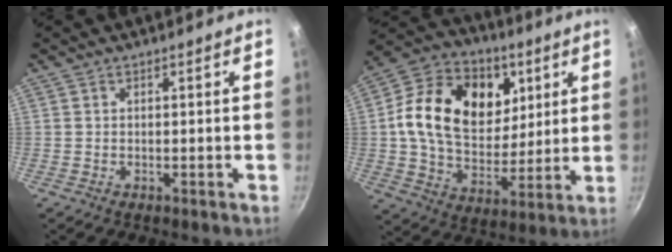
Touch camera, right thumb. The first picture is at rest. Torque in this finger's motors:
{"motor_torque": [-1.52, 2.29, 0.87, -0.49, 0.17]}